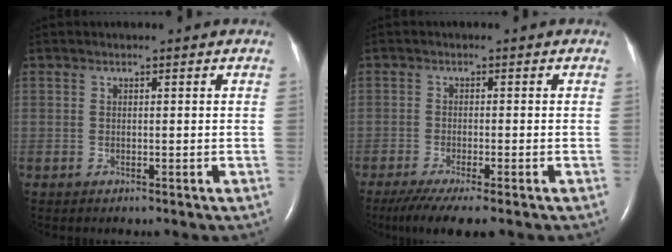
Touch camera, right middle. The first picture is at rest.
{"total": 7.6, "force": [-5.6, 0.8, 5.0], "torque": [-0.084, -0.021, -0.089]}